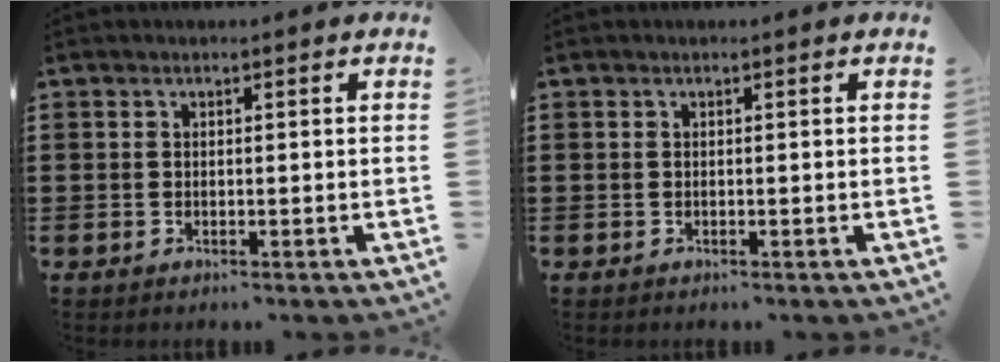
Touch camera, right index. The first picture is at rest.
{"total": 0.0}